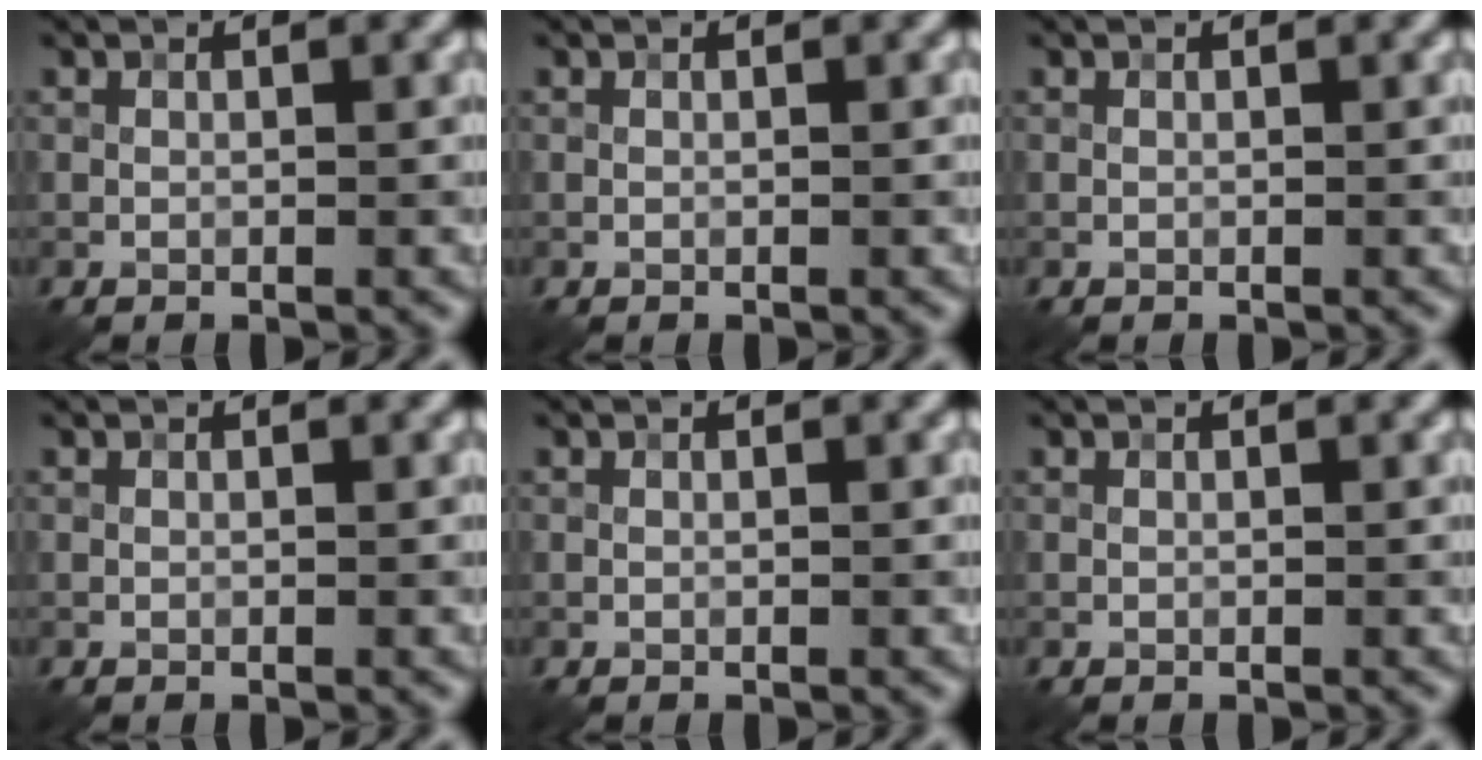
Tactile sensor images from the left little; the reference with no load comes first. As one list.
[{"total": 0.0}, {"total": 0.0}, {"total": 0.0}, {"total": 0.0}, {"total": 0.0}]